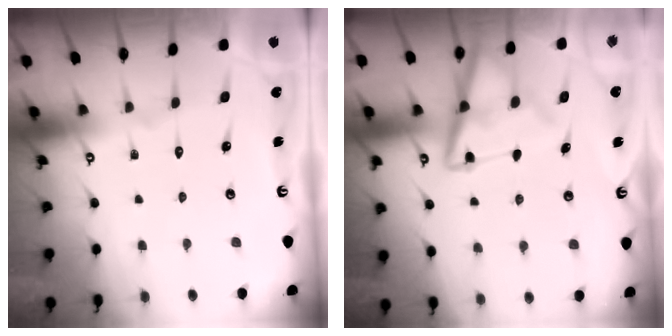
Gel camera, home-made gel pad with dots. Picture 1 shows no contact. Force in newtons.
{"total": 11.0, "press": 10.9, "slide": 1.3}